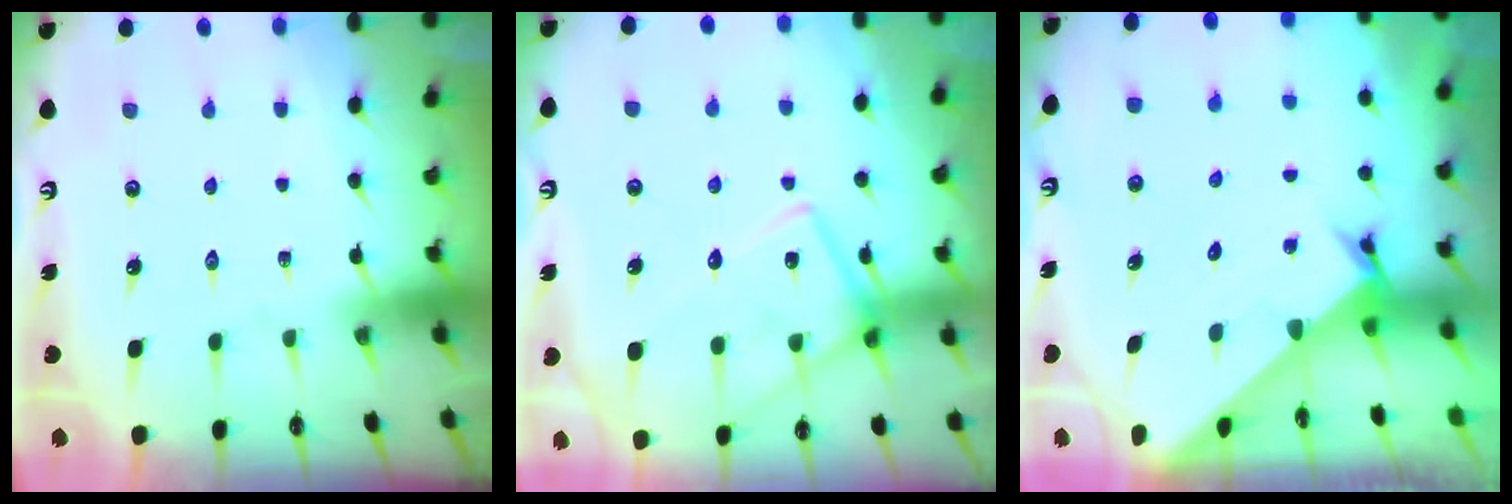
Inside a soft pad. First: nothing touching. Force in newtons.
{"total": 15.1, "press": 15.1, "slide": 1.3}
{"total": 2.2, "press": 2.2, "slide": 0.2}